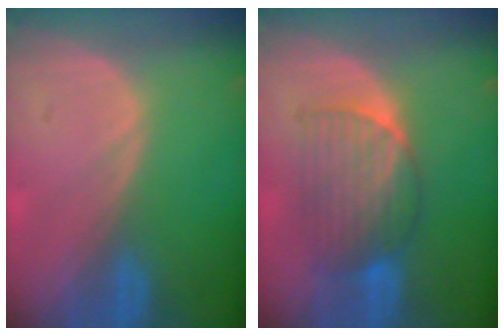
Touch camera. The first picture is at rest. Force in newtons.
{"total": 6.9, "press": 6.9, "slide": 0.4}